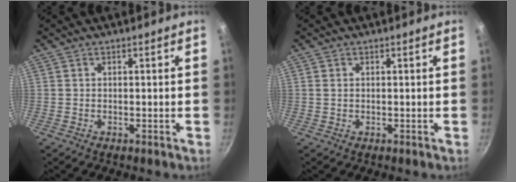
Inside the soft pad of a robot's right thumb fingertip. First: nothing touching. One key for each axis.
{"total": 0.6, "fx": 0.1, "fy": 0.5, "fz": 0.4, "tx": -0.007, "ty": 0.002, "tz": 0.002}